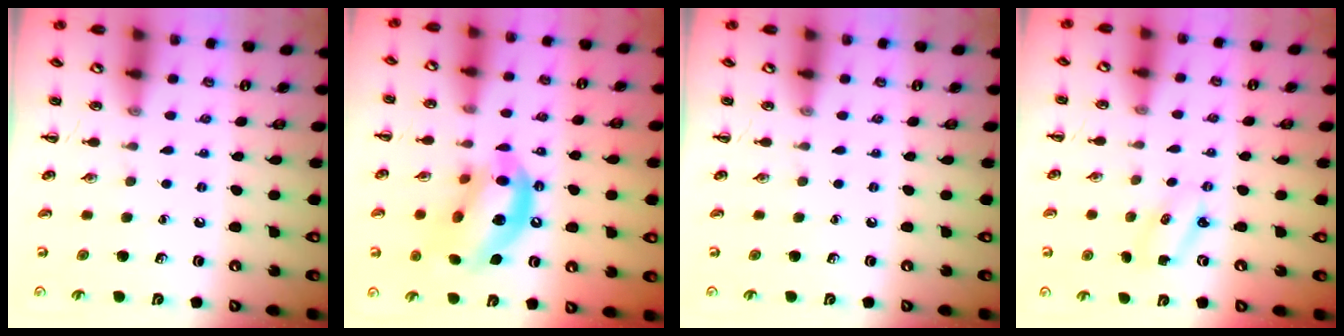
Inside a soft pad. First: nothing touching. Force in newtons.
{"total": 15.2, "press": 14.7, "slide": 4.0}
{"total": 0.0}
{"total": 2.0, "press": 1.9, "slide": 0.6}